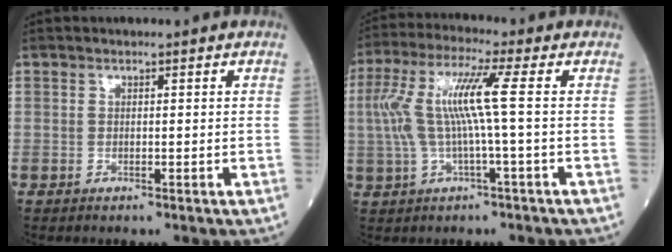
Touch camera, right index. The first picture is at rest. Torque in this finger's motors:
{"motor_torque": [1.40, 0.15, 0.73, 0.21]}